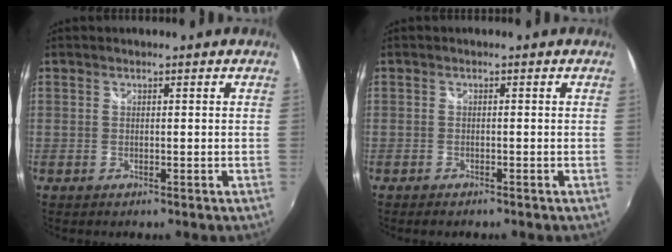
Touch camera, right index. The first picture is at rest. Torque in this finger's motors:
{"motor_torque": [0.46, 0.10, -0.01, 0.01]}